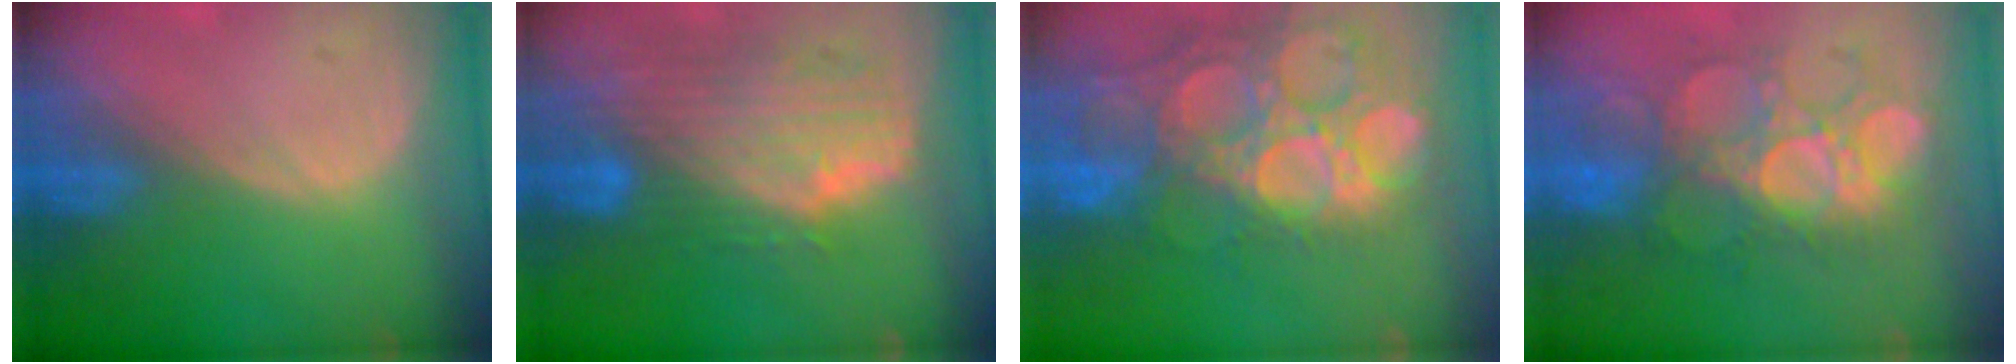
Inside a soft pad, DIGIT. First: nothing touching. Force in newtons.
{"total": 10.3, "press": 9.0, "slide": 5.1}
{"total": 15.8, "press": 13.1, "slide": 9.0}
{"total": 9.6, "press": 9.6, "slide": 0.1}